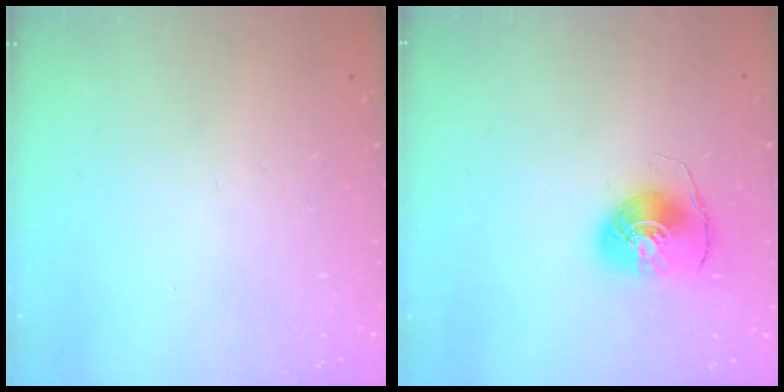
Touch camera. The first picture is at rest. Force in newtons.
{"total": 8.8, "press": 8.7, "slide": 0.7}